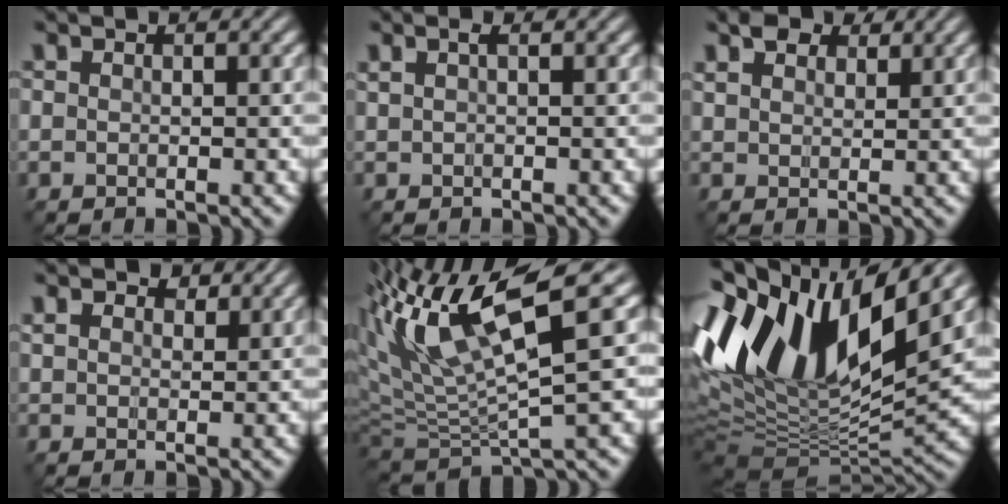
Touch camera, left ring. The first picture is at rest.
{"total": 0.8, "force": [0.4, 0.2, 0.7], "torque": [-0.018, 0.005, 0.007]}
{"total": 3.0, "force": [2.3, 1.4, 1.2], "torque": [-0.029, 0.009, 0.040]}
{"total": 2.6, "force": [2.0, 1.3, 1.1], "torque": [-0.027, 0.004, 0.032]}
{"total": 10.3, "force": [4.6, 2.5, 8.9], "torque": [-0.172, 0.008, 0.090]}
{"total": 15.2, "force": [4.9, 6.9, 12.6], "torque": [-0.245, 0.010, 0.080]}